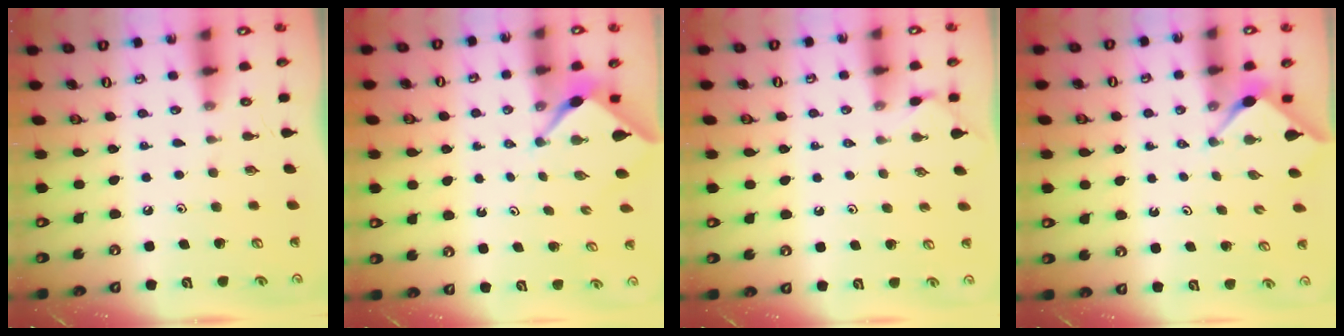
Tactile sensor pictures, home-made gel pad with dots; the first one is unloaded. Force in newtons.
{"total": 2.3, "press": 2.2, "slide": 0.3}
{"total": 2.4, "press": 2.4, "slide": 0.3}
{"total": 2.9, "press": 2.9, "slide": 0.2}